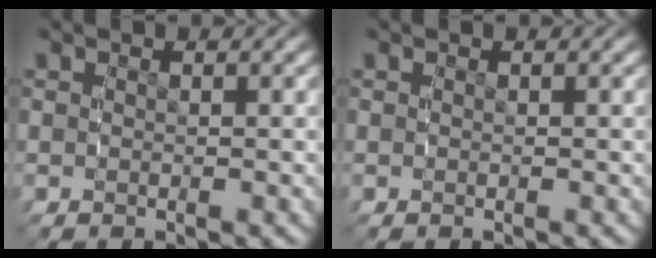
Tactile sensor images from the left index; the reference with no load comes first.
{"total": 0.0}